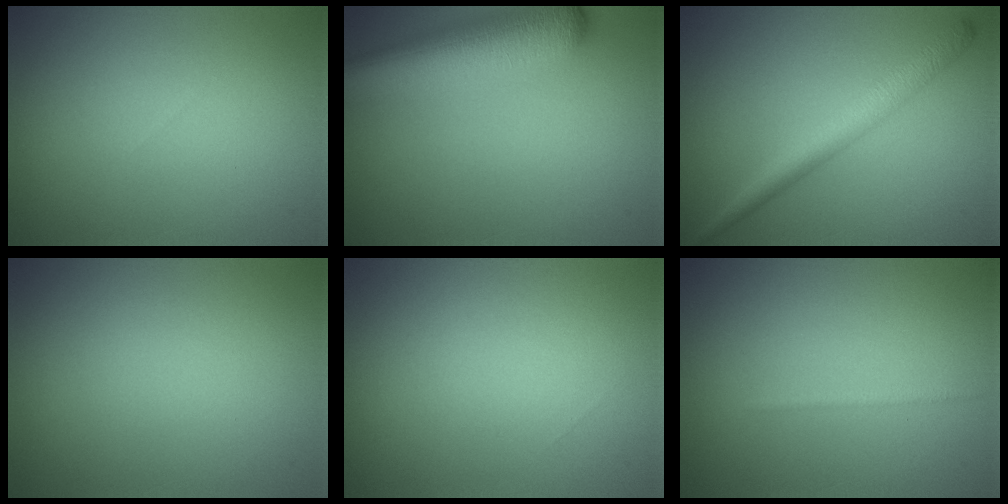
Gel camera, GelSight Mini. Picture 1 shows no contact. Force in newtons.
{"total": 7.0, "press": 7.0, "slide": 0.4}
{"total": 3.2, "press": 3.2, "slide": 0.1}
{"total": 0.0}
{"total": 0.0}
{"total": 0.7, "press": 0.7, "slide": 0.1}